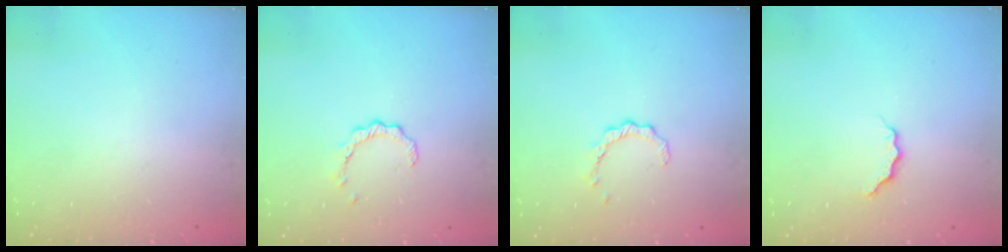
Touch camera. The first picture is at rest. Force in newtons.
{"total": 1.8, "press": 1.8, "slide": 0.3}
{"total": 2.4, "press": 2.4, "slide": 0.4}
{"total": 3.5, "press": 3.5, "slide": 0.4}